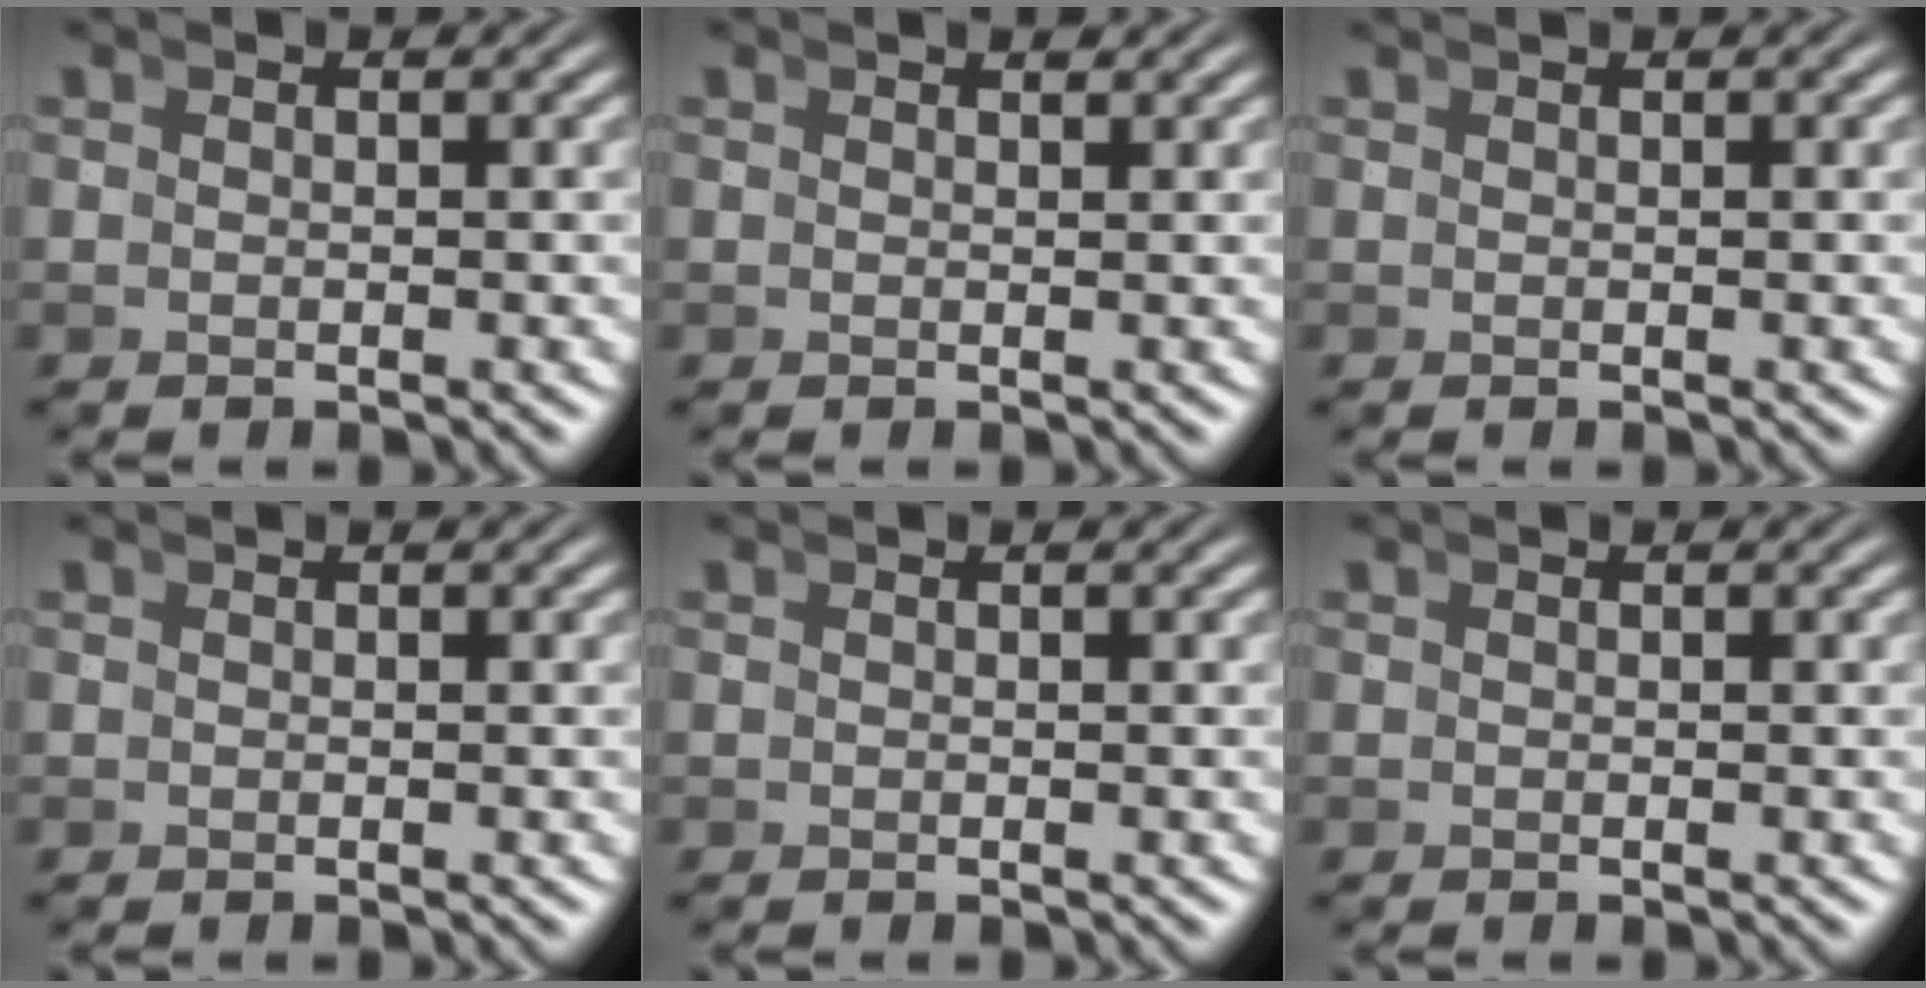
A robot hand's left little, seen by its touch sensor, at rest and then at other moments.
{"total": 0.6, "force": [0.5, -0.2, 0.0], "torque": [0.006, -0.003, 0.011]}
{"total": 0.7, "force": [0.5, -0.4, -0.1], "torque": [0.008, 0.003, 0.009]}
{"total": 0.0}
{"total": 0.0}
{"total": 0.0}